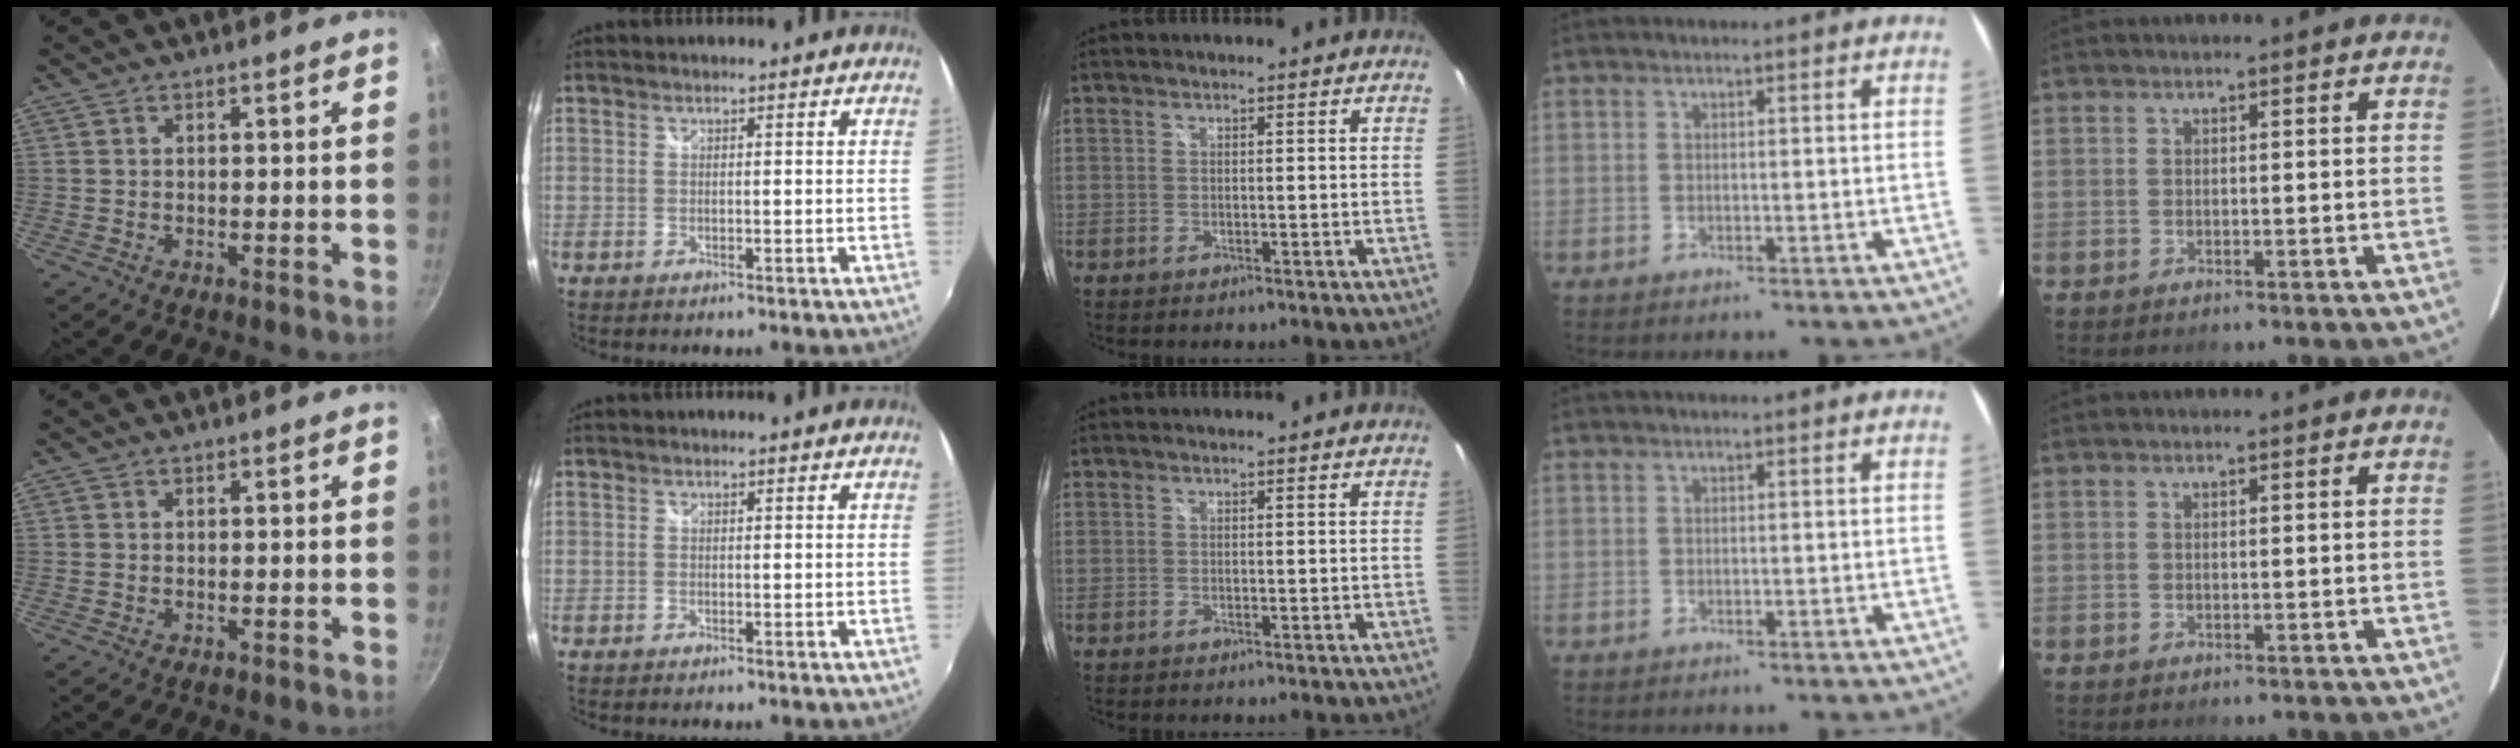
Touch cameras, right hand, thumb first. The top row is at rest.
{}